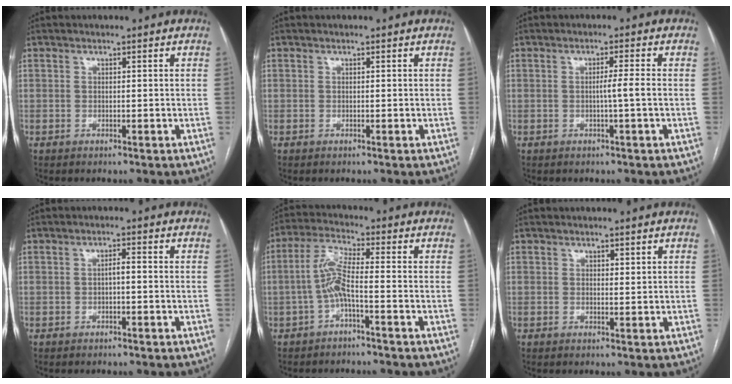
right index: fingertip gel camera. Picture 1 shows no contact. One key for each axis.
{"total": 0.0}
{"total": 2.4, "fx": -0.4, "fy": -0.7, "fz": 2.3, "tx": -0.035, "ty": 0.001, "tz": -0.008}
{"total": 1.3, "fx": -0.3, "fy": 0.3, "fz": 1.2, "tx": -0.019, "ty": 0.004, "tz": -0.006}
{"total": 5.6, "fx": -1.6, "fy": 0.3, "fz": 5.3, "tx": -0.115, "ty": 0.013, "tz": -0.034}
{"total": 3.8, "fx": 2.3, "fy": 2.0, "fz": 2.3, "tx": -0.030, "ty": -0.006, "tz": 0.042}